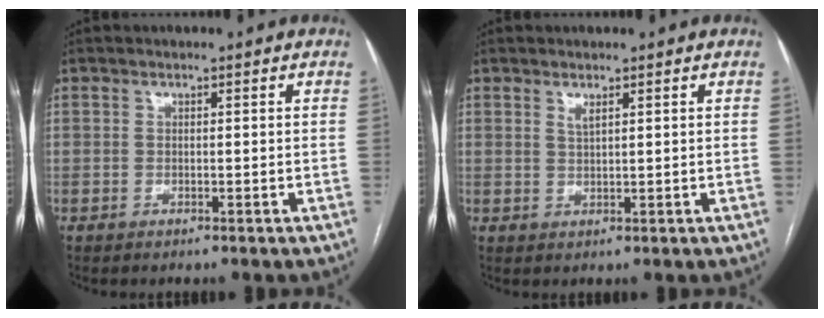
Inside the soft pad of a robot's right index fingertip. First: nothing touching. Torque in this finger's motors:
{"motor_torque": [0.07, 0.16, 0.00, 0.03]}